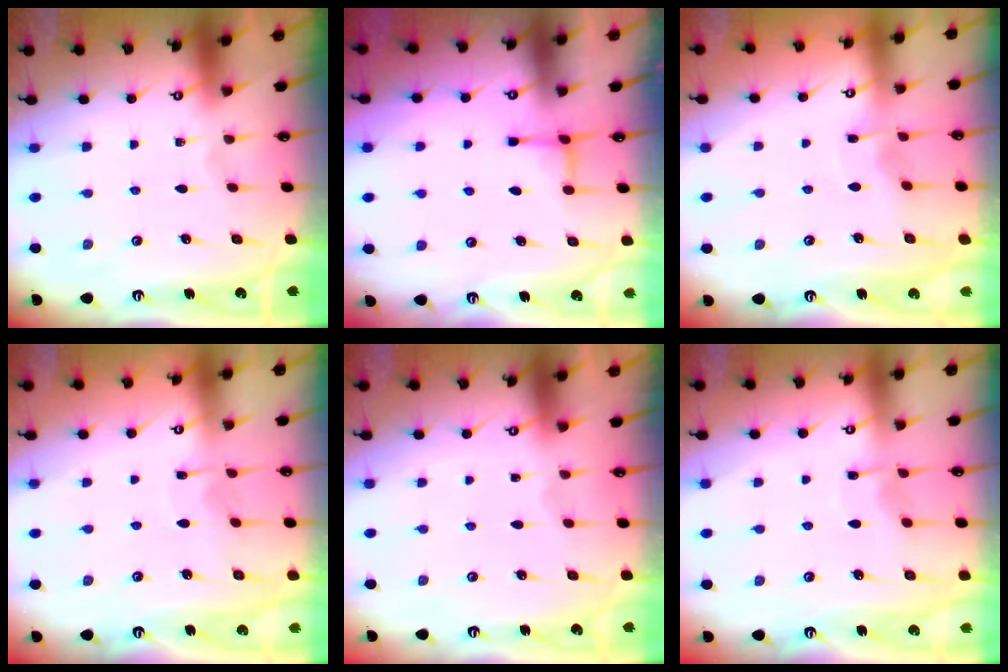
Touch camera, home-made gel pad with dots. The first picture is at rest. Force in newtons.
{"total": 1.8, "press": 1.8, "slide": 0.4}
{"total": 3.4, "press": 3.4, "slide": 0.5}
{"total": 3.9, "press": 3.9, "slide": 0.1}
{"total": 1.2, "press": 1.2, "slide": 0.1}
{"total": 5.5, "press": 5.5, "slide": 0.7}